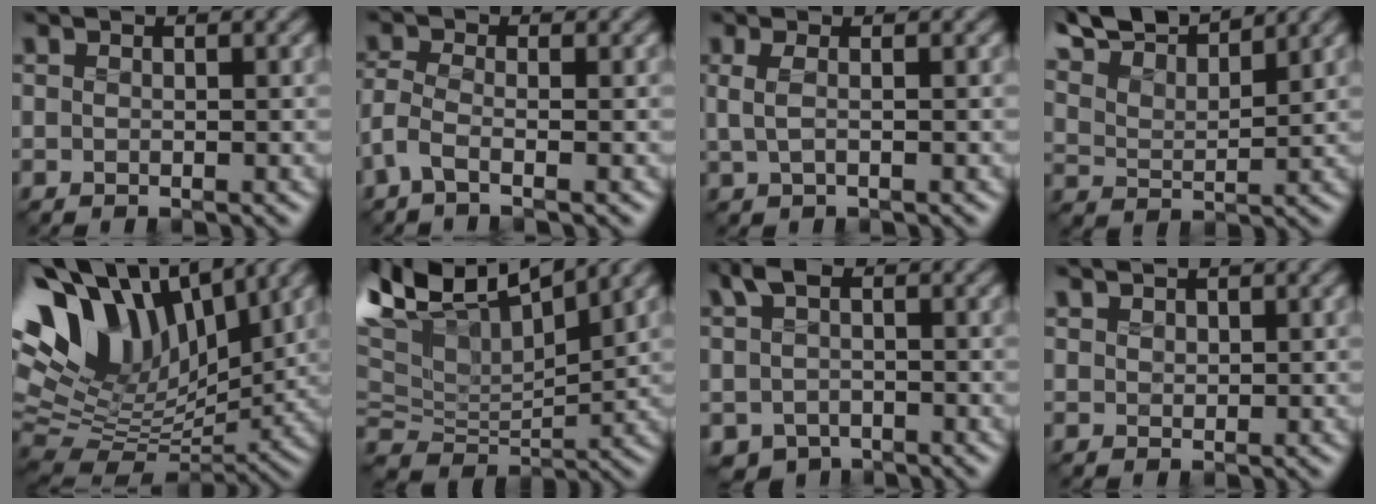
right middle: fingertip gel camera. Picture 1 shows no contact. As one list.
[{"total": 2.4, "force": [-1.5, 0.6, 1.8], "torque": [-0.051, -0.003, -0.045]}, {"total": 1.5, "force": [0.1, 0.4, 1.4], "torque": [-0.035, -0.001, 0.003]}, {"total": 7.0, "force": [6.3, 1.4, 2.8], "torque": [-0.067, 0.018, 0.109]}, {"total": 14.1, "force": [6.8, 7.4, 9.9], "torque": [-0.211, 0.028, 0.122]}, {"total": 11.9, "force": [7.2, 4.9, 8.1], "torque": [-0.165, 0.022, 0.120]}, {"total": 4.1, "force": [-0.4, 3.2, 2.5], "torque": [-0.059, -0.009, -0.010]}, {"total": 1.3, "force": [1.2, 0.6, 0.2], "torque": [-0.014, 0.000, 0.032]}]